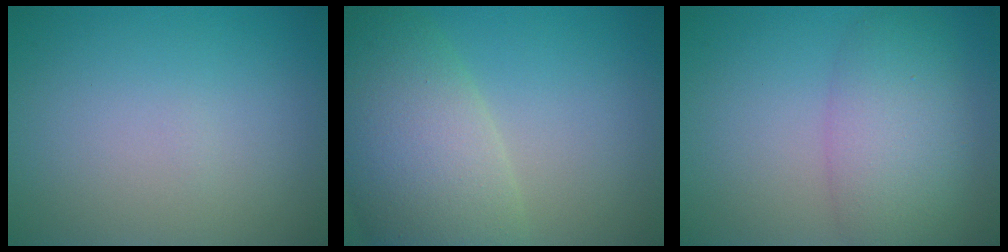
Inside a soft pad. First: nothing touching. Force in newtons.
{"total": 9.6, "press": 9.5, "slide": 0.9}
{"total": 5.7, "press": 5.7, "slide": 0.5}